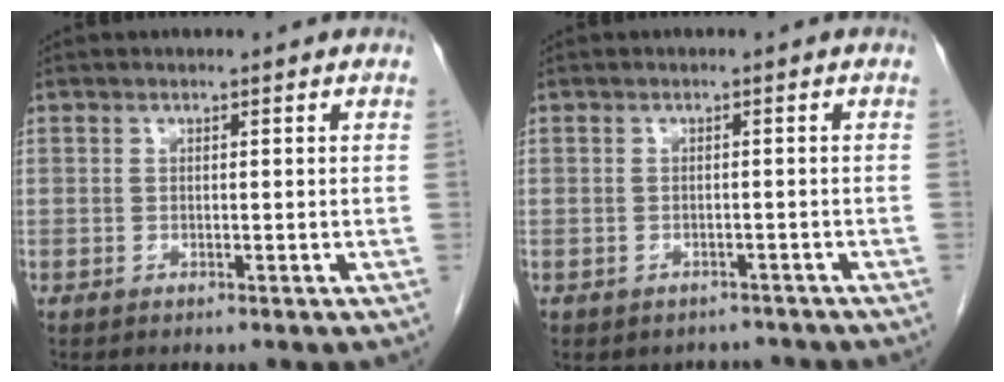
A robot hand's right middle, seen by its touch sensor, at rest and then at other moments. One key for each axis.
{"total": 3.2, "fx": -2.7, "fy": 1.7, "fz": -0.1, "tx": 0.005, "ty": 0.009, "tz": -0.035}